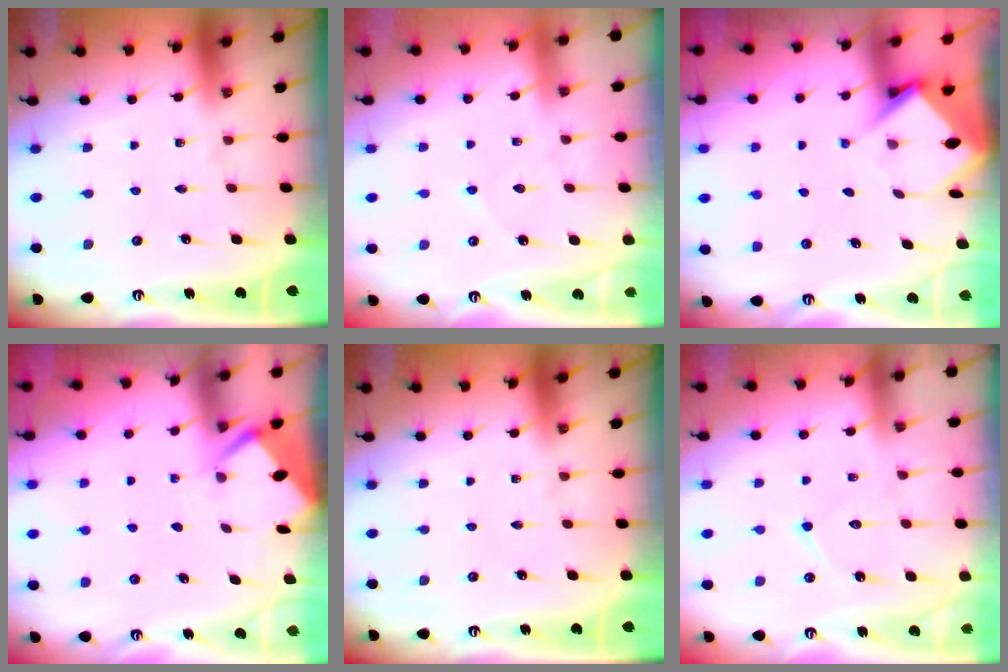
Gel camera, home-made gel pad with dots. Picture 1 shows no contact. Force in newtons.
{"total": 3.3, "press": 3.3, "slide": 0.3}
{"total": 5.9, "press": 5.9, "slide": 0.5}
{"total": 2.5, "press": 2.5, "slide": 0.4}
{"total": 0.0}
{"total": 6.3, "press": 6.3, "slide": 0.6}